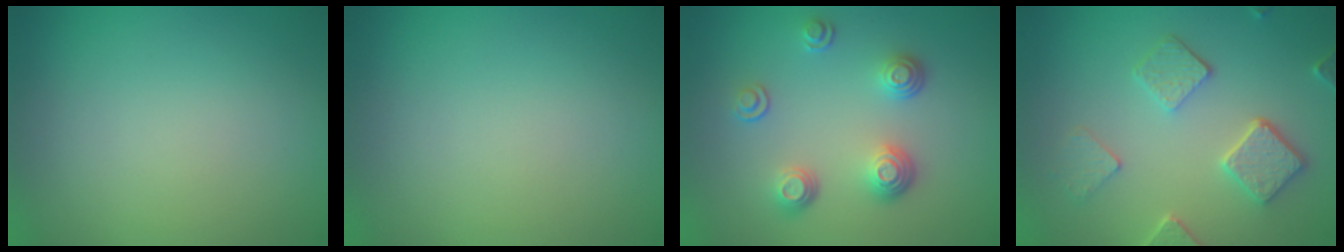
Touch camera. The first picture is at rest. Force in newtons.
{"total": 0.0}
{"total": 3.4, "press": 2.6, "slide": 2.2}
{"total": 4.4, "press": 3.7, "slide": 2.4}